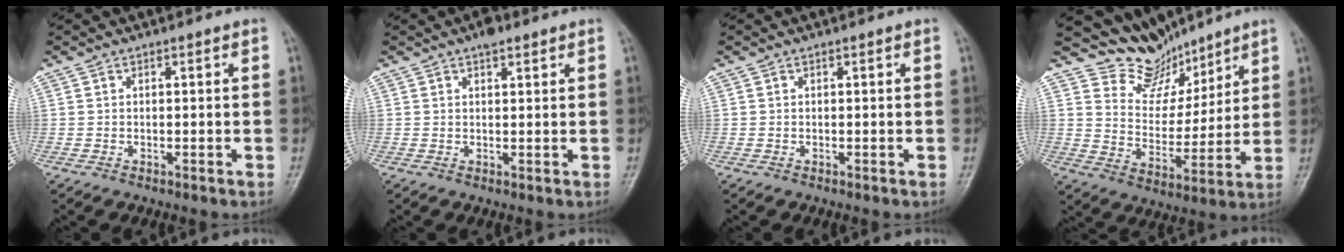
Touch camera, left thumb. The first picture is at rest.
{"total": 2.8, "force": [1.9, 1.1, 1.7], "torque": [-0.016, -0.006, 0.026]}
{"total": 0.0}
{"total": 10.3, "force": [9.2, 4.6, 0.3], "torque": [0.031, -0.069, 0.181]}